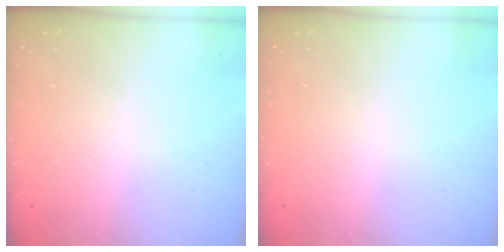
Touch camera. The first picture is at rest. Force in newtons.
{"total": 0.0}